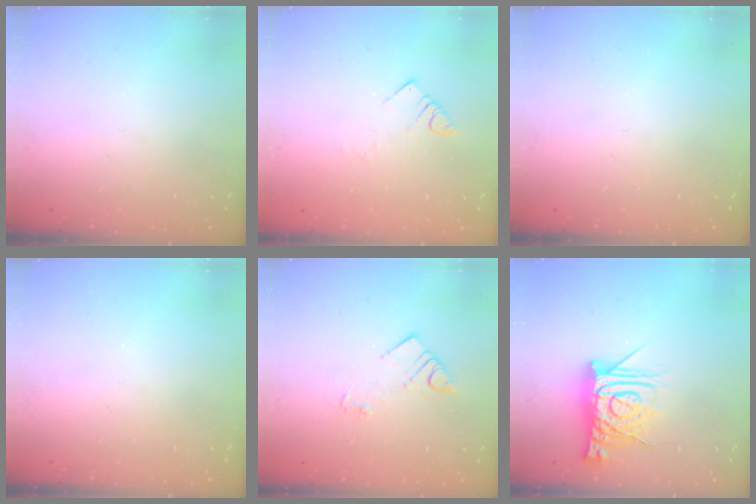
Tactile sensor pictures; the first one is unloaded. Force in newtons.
{"total": 4.0, "press": 4.0, "slide": 0.4}
{"total": 0.0}
{"total": 0.0}
{"total": 5.0, "press": 5.0, "slide": 0.2}
{"total": 14.3, "press": 14.3, "slide": 1.0}